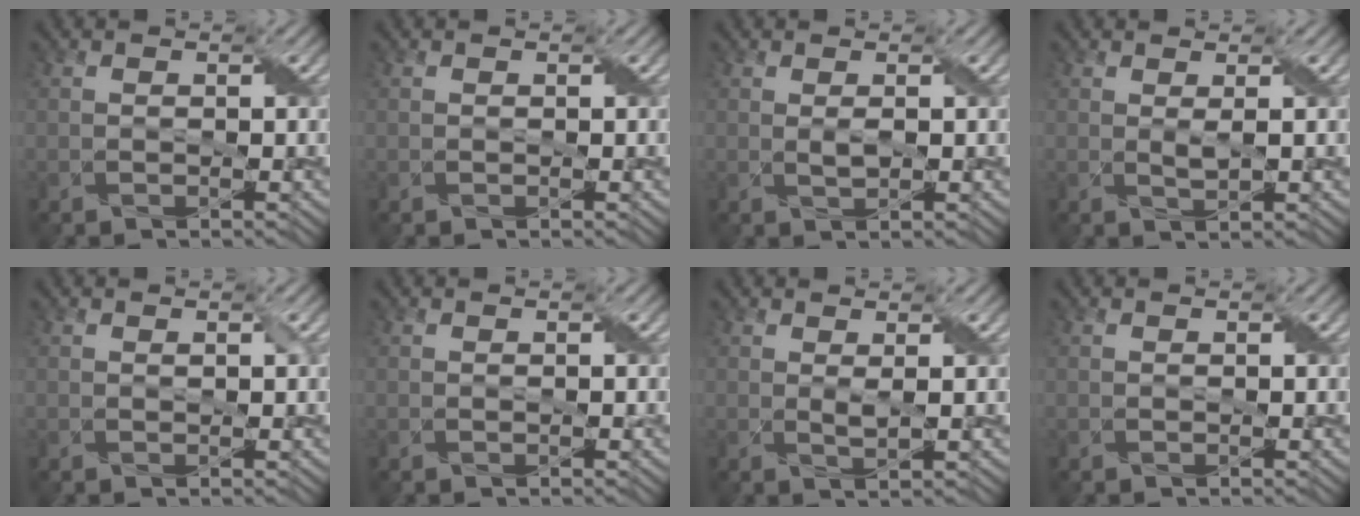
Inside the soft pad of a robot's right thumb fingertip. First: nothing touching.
{"total": 0.0}
{"total": 1.0, "force": [0.3, 0.3, 0.9], "torque": [-0.023, -0.001, 0.009]}
{"total": 1.2, "force": [0.6, 0.1, 1.1], "torque": [-0.027, 0.000, 0.013]}
{"total": 0.5, "force": [0.3, 0.2, 0.4], "torque": [-0.006, 0.001, 0.004]}
{"total": 0.0}
{"total": 1.2, "force": [0.7, 0.1, 1.0], "torque": [-0.026, 0.000, 0.013]}
{"total": 0.0}